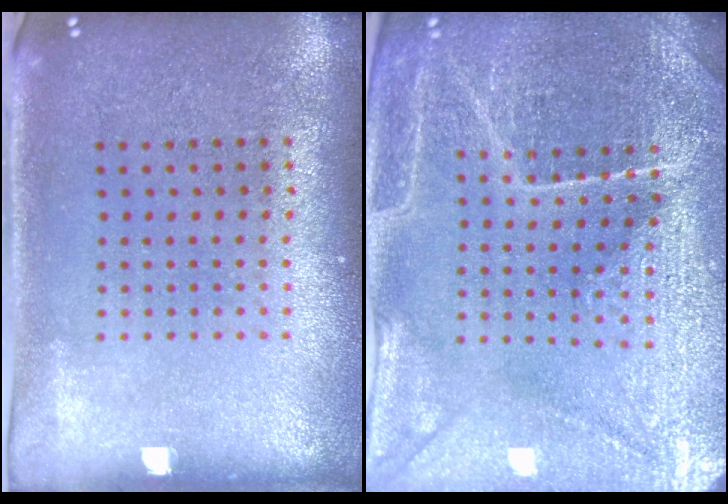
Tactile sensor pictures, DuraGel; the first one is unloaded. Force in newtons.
{"total": 4.3, "press": 4.2, "slide": 1.0}